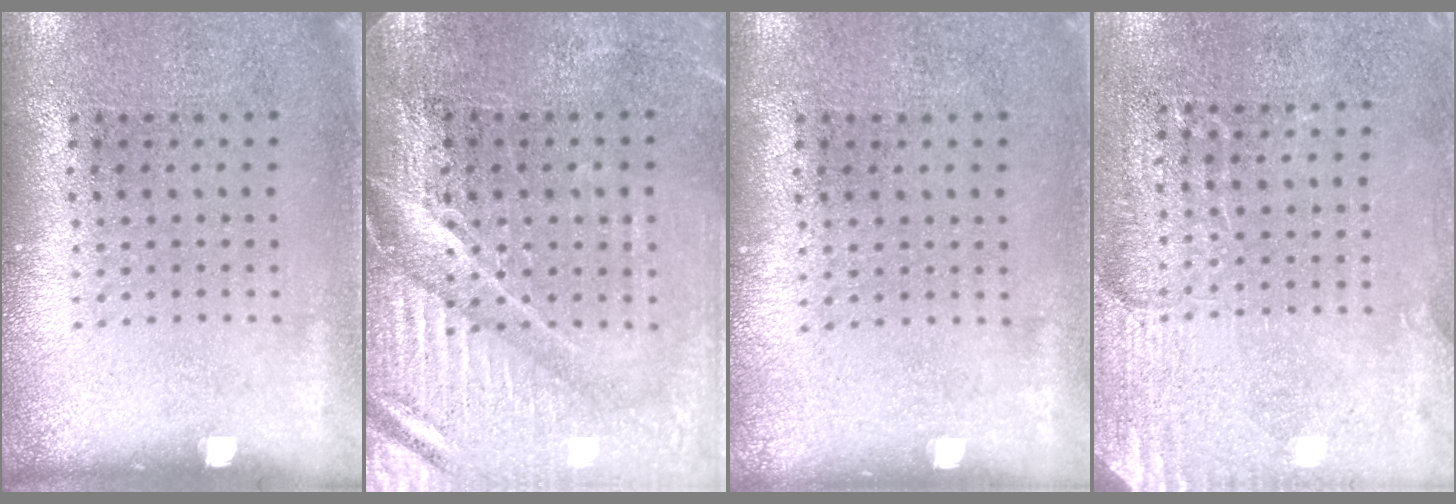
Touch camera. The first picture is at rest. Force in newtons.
{"total": 3.8, "press": 3.6, "slide": 1.3}
{"total": 0.0}
{"total": 2.8, "press": 2.7, "slide": 0.8}